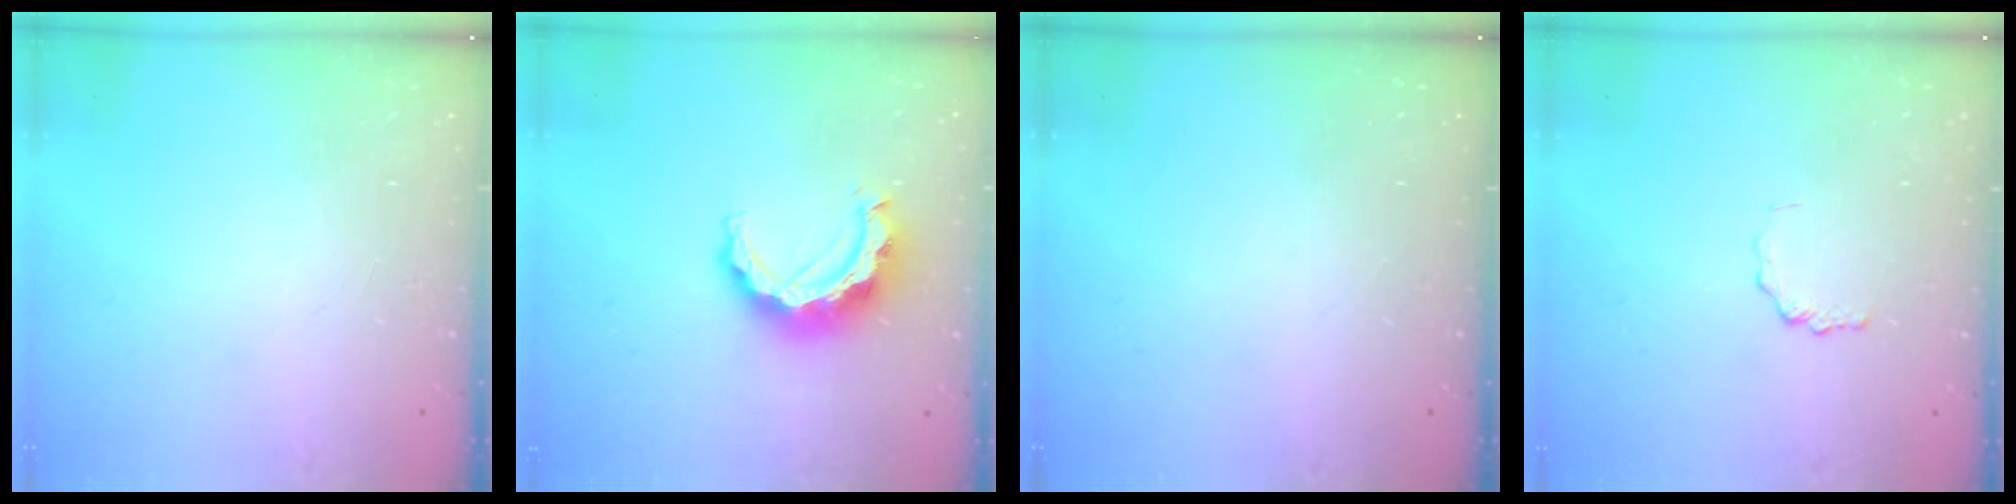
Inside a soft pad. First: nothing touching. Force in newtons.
{"total": 11.6, "press": 11.5, "slide": 1.0}
{"total": 0.0}
{"total": 1.4, "press": 1.4, "slide": 0.2}